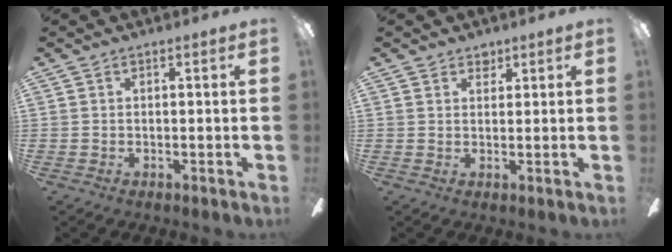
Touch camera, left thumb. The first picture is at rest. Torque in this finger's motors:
{"motor_torque": [0.30, -0.19, -0.04, -0.06, 0.00]}